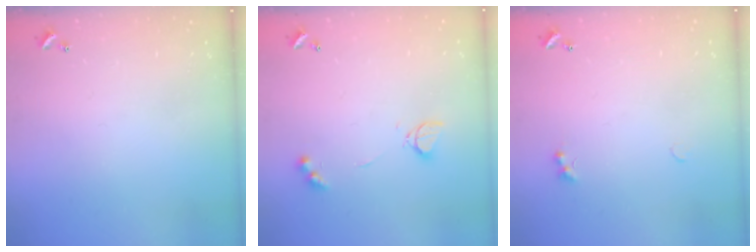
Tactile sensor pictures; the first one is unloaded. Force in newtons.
{"total": 4.4, "press": 4.3, "slide": 0.8}
{"total": 1.8, "press": 1.7, "slide": 0.4}